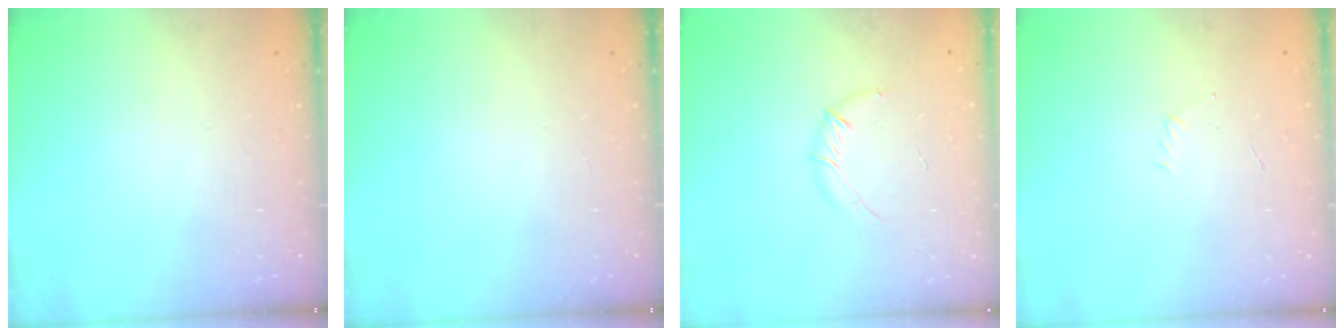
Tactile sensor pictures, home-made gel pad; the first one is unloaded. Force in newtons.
{"total": 0.0}
{"total": 5.8, "press": 5.7, "slide": 1.3}
{"total": 3.0, "press": 2.9, "slide": 0.7}